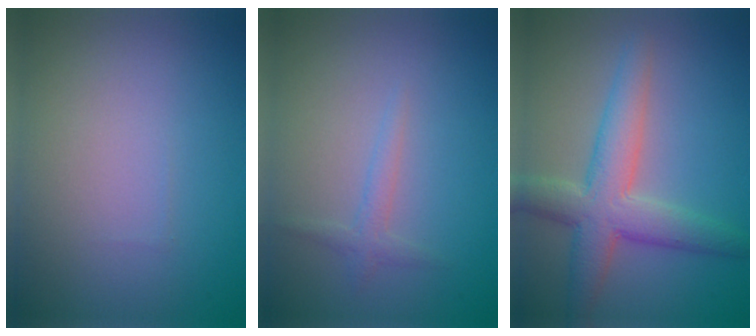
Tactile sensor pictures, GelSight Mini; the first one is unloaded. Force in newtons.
{"total": 1.3, "press": 1.3, "slide": 0.0}
{"total": 5.8, "press": 5.8, "slide": 0.3}